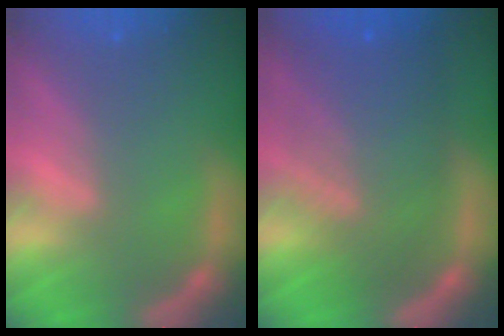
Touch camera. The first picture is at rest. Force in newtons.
{"total": 8.6}